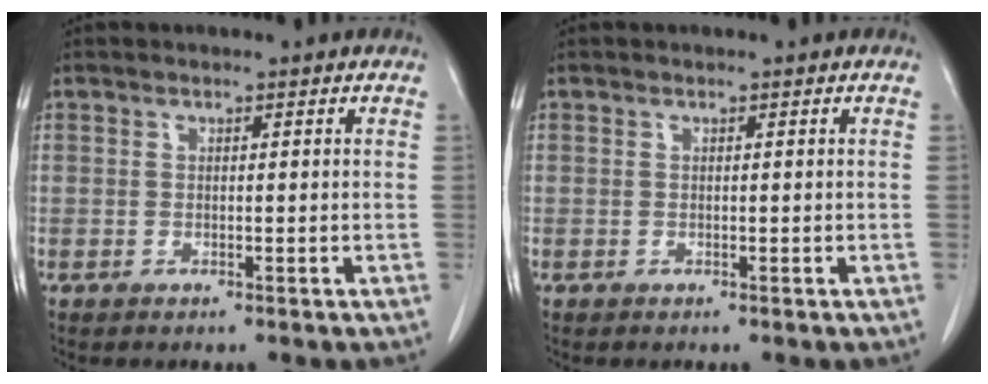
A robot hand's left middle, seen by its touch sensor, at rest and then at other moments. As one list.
[{"total": 0.0}]